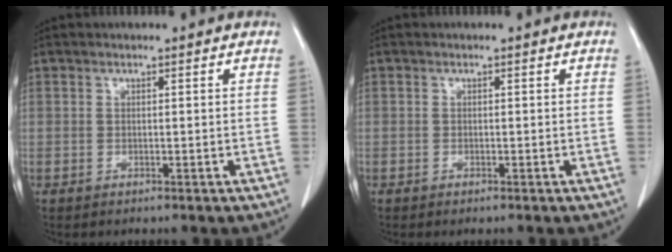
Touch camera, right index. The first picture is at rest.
{"total": 0.0}